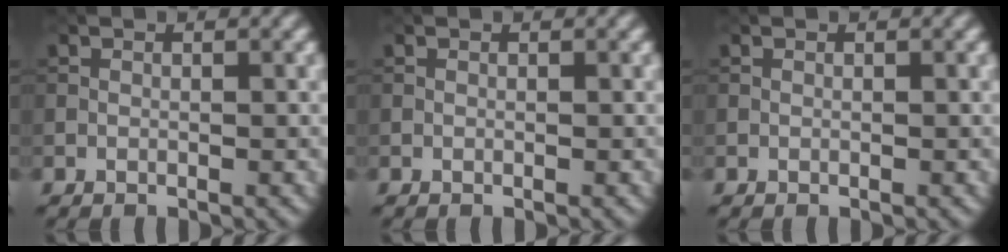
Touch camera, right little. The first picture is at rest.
{"total": 0.0}
{"total": 0.0}